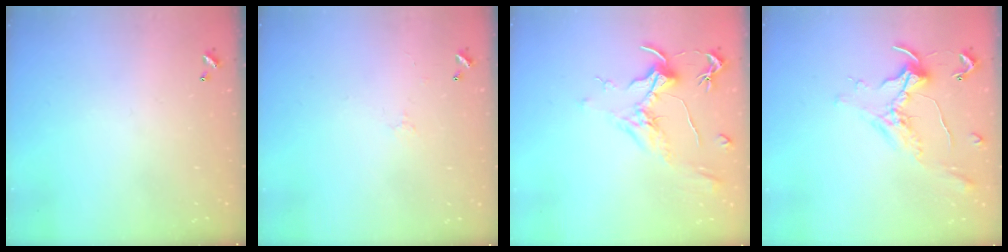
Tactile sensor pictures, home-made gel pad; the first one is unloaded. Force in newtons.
{"total": 0.7, "press": 0.2, "slide": 0.6}
{"total": 2.0, "press": 1.7, "slide": 0.9}
{"total": 1.1, "press": 1.0, "slide": 0.4}